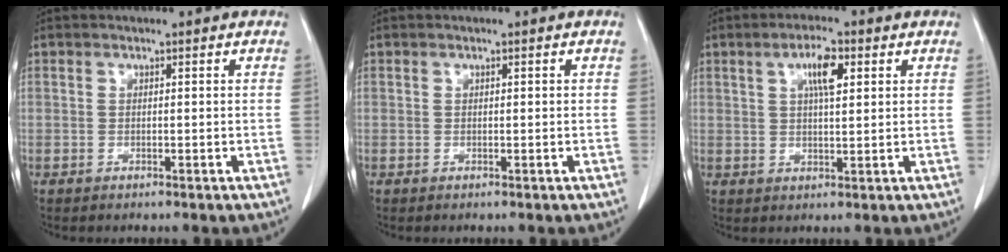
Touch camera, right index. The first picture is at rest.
{"total": 0.0}
{"total": 5.2, "force": [2.0, 1.2, 4.6], "torque": [-0.084, 0.004, 0.036]}